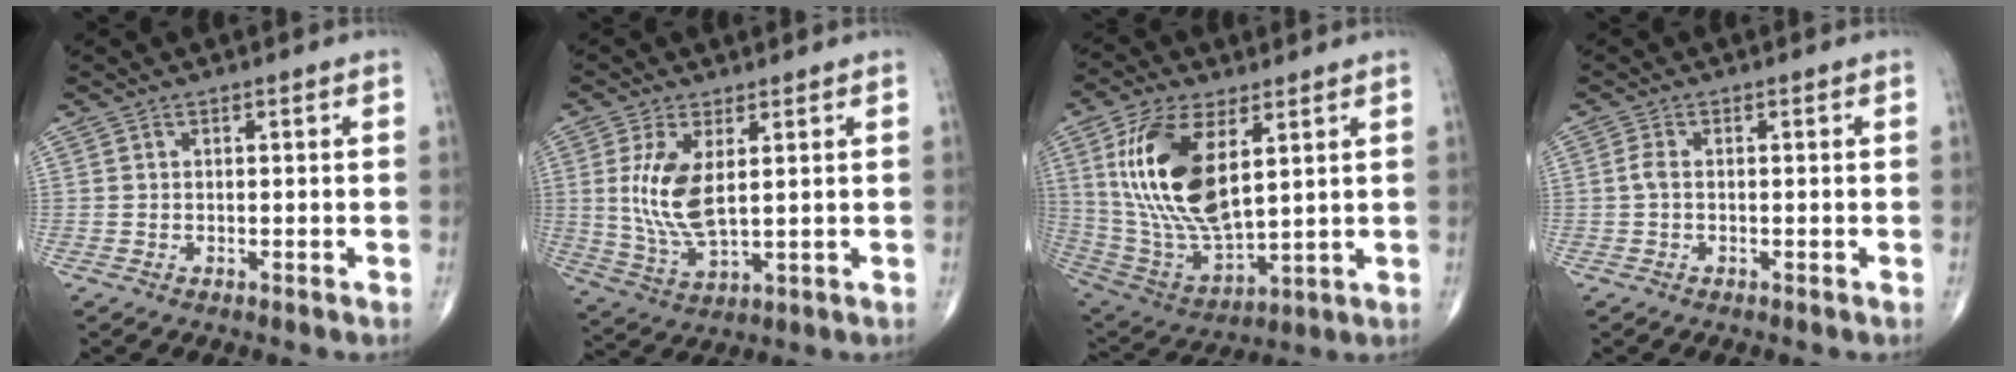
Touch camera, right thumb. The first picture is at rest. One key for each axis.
{"total": 10.0, "fx": 2.0, "fy": 4.4, "fz": 8.8, "tx": -0.186, "ty": -0.016, "tz": 0.050}
{"total": 20.1, "fx": 5.8, "fy": 9.4, "fz": 16.8, "tx": -0.329, "ty": -0.027, "tz": 0.121}
{"total": 1.4, "fx": -0.2, "fy": 0.6, "fz": 1.3, "tx": -0.029, "ty": 0.000, "tz": -0.007}